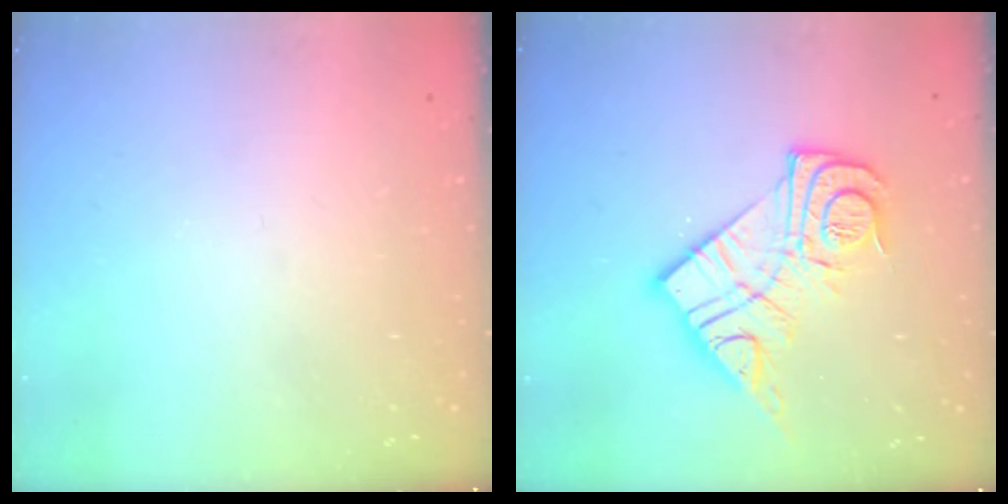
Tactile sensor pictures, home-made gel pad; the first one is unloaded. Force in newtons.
{"total": 17.5, "press": 17.5, "slide": 1.3}